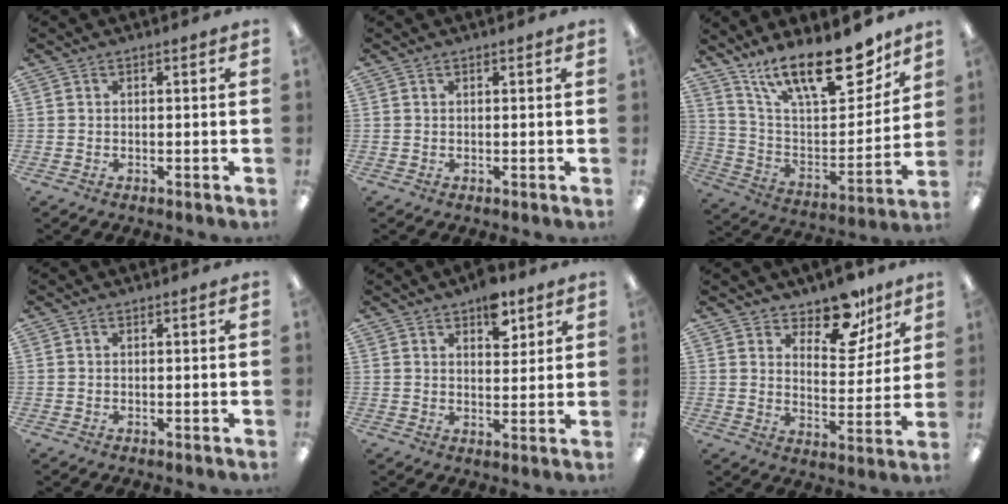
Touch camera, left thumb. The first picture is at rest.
{"total": 0.0}
{"total": 22.3, "force": [15.7, 8.3, 13.4], "torque": [-0.208, -0.107, 0.268]}
{"total": 0.0}
{"total": 8.0, "force": [5.0, 4.2, 4.6], "torque": [-0.045, -0.023, 0.081]}
{"total": 12.5, "force": [9.6, 6.1, 5.1], "torque": [-0.056, -0.070, 0.171]}